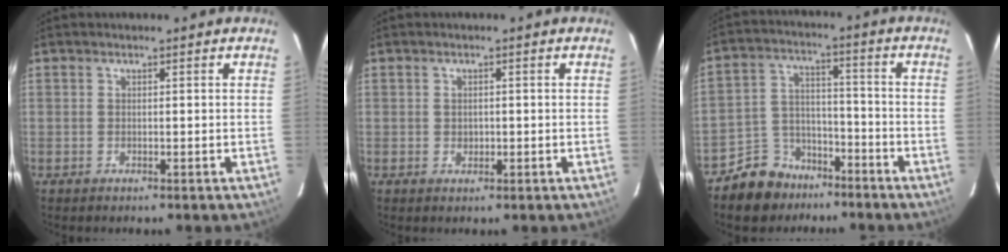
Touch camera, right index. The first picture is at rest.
{"total": 1.5, "force": [-0.1, 1.3, 0.8], "torque": [-0.011, 0.003, -0.001]}
{"total": 10.2, "force": [-7.5, 6.5, 2.2], "torque": [-0.060, 0.036, -0.113]}